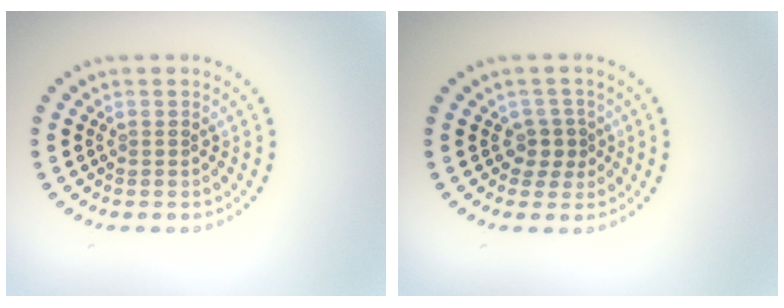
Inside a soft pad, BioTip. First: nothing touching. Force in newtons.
{"total": 1.8, "press": 1.5, "slide": 1.0}